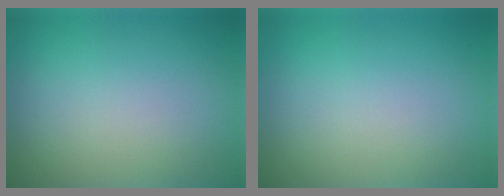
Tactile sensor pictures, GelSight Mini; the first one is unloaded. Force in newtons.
{"total": 0.0}